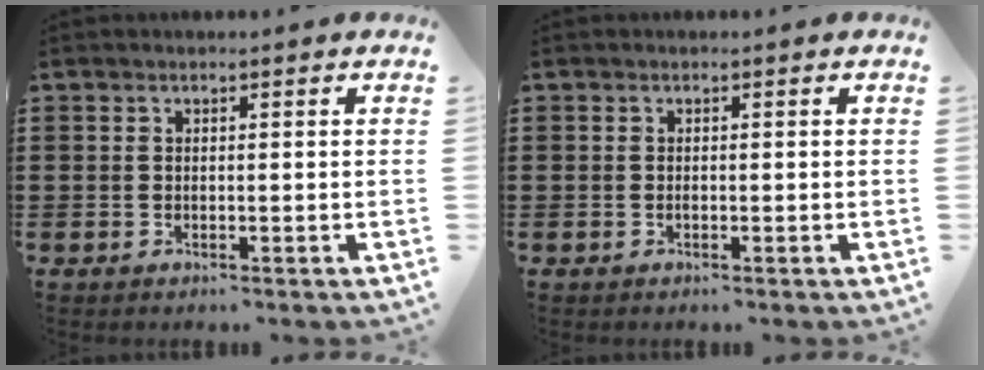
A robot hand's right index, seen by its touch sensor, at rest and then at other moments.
{"total": 0.0}